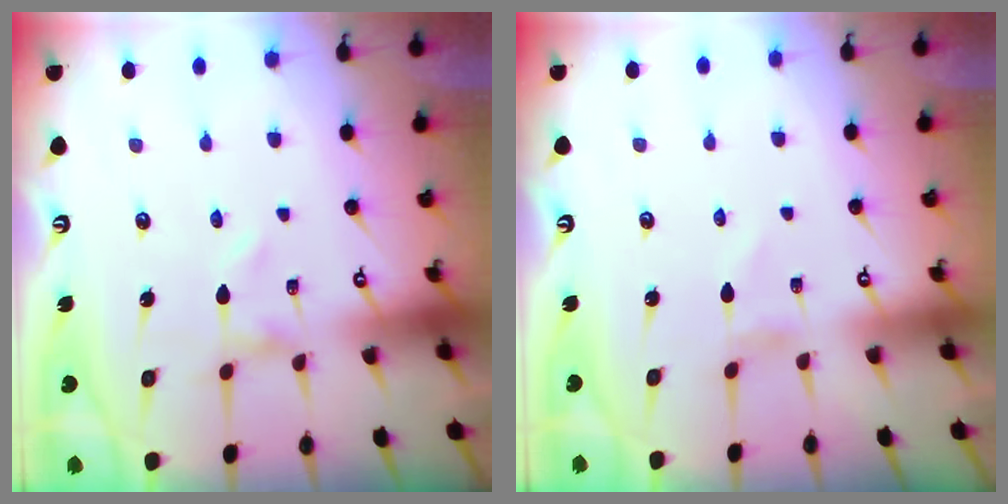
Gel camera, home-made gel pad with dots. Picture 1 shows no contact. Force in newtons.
{"total": 0.0}